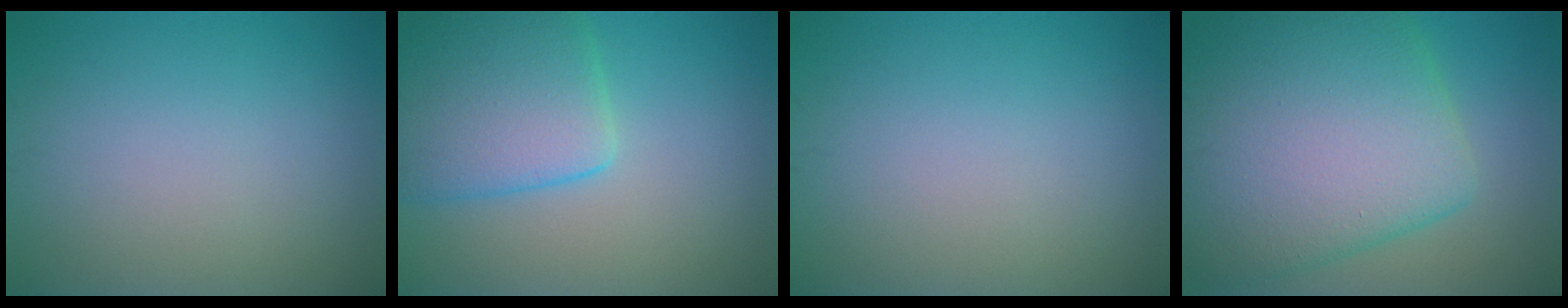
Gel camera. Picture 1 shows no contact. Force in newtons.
{"total": 6.9, "press": 6.9, "slide": 0.4}
{"total": 0.0}
{"total": 12.9, "press": 12.9, "slide": 0.4}